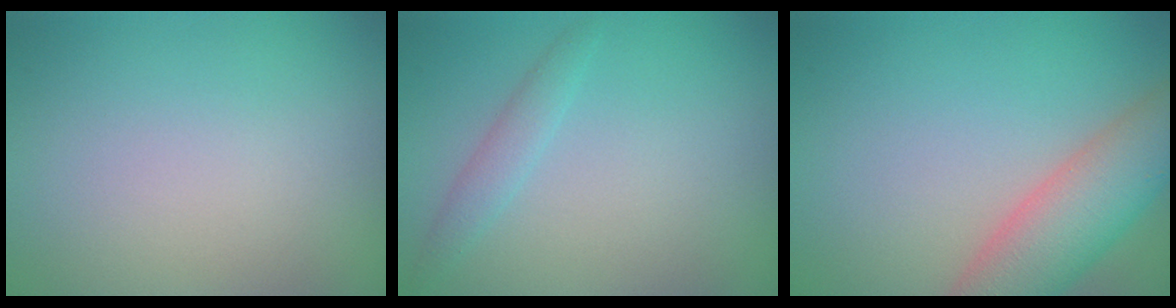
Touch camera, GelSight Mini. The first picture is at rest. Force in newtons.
{"total": 1.5, "press": 1.5, "slide": 0.0}
{"total": 7.0, "press": 7.0, "slide": 0.2}